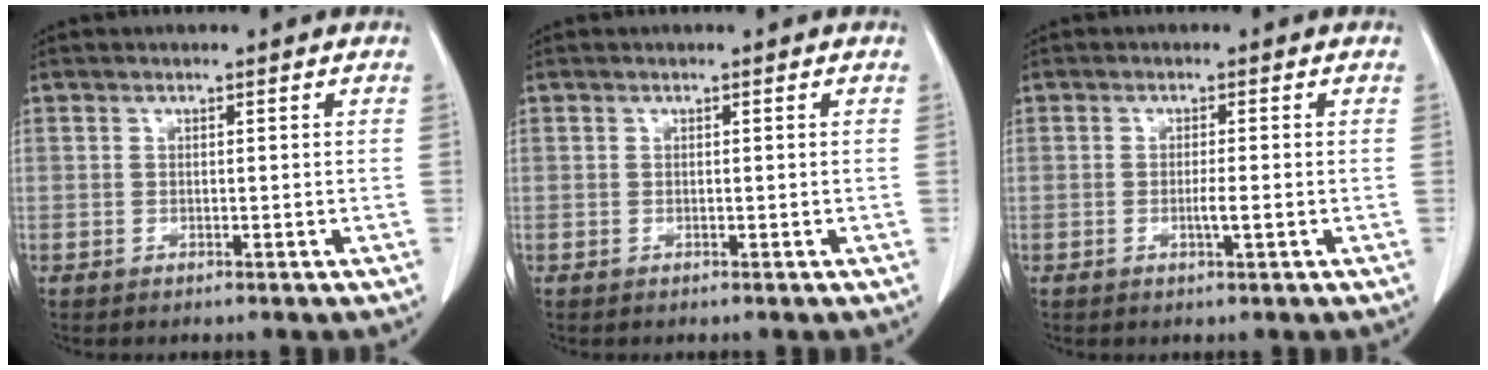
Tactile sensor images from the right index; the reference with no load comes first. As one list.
[{"total": 0.0}, {"total": 1.8, "force": [-0.5, -0.1, 1.8], "torque": [-0.034, -0.002, -0.007]}]